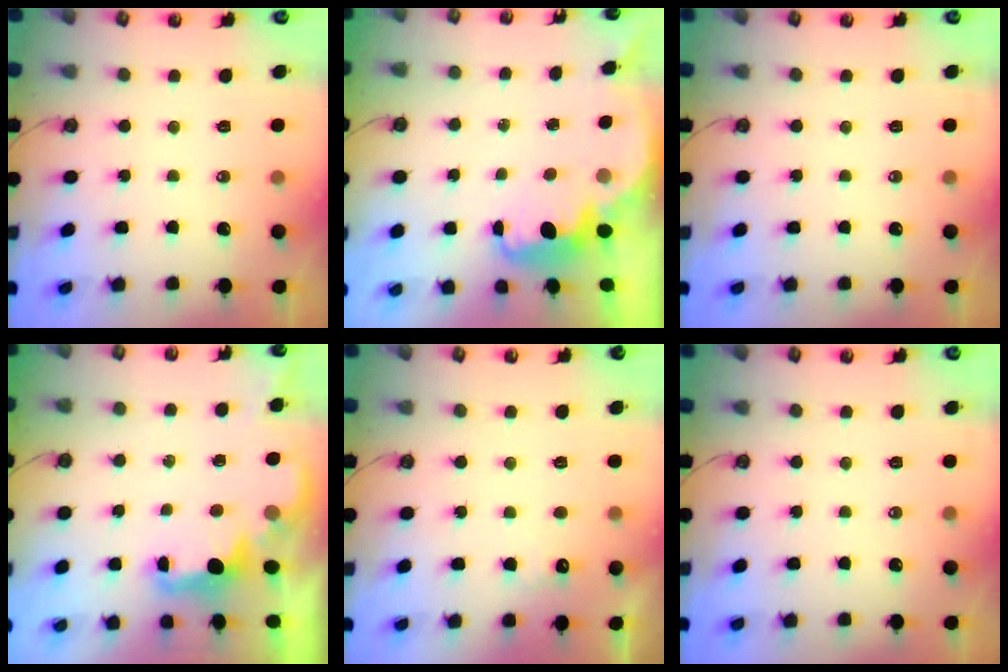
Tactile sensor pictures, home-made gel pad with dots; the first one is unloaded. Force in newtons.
{"total": 2.5, "press": 2.4, "slide": 0.6}
{"total": 0.0}
{"total": 2.3, "press": 2.2, "slide": 0.7}
{"total": 5.1, "press": 5.1, "slide": 0.8}
{"total": 0.0}